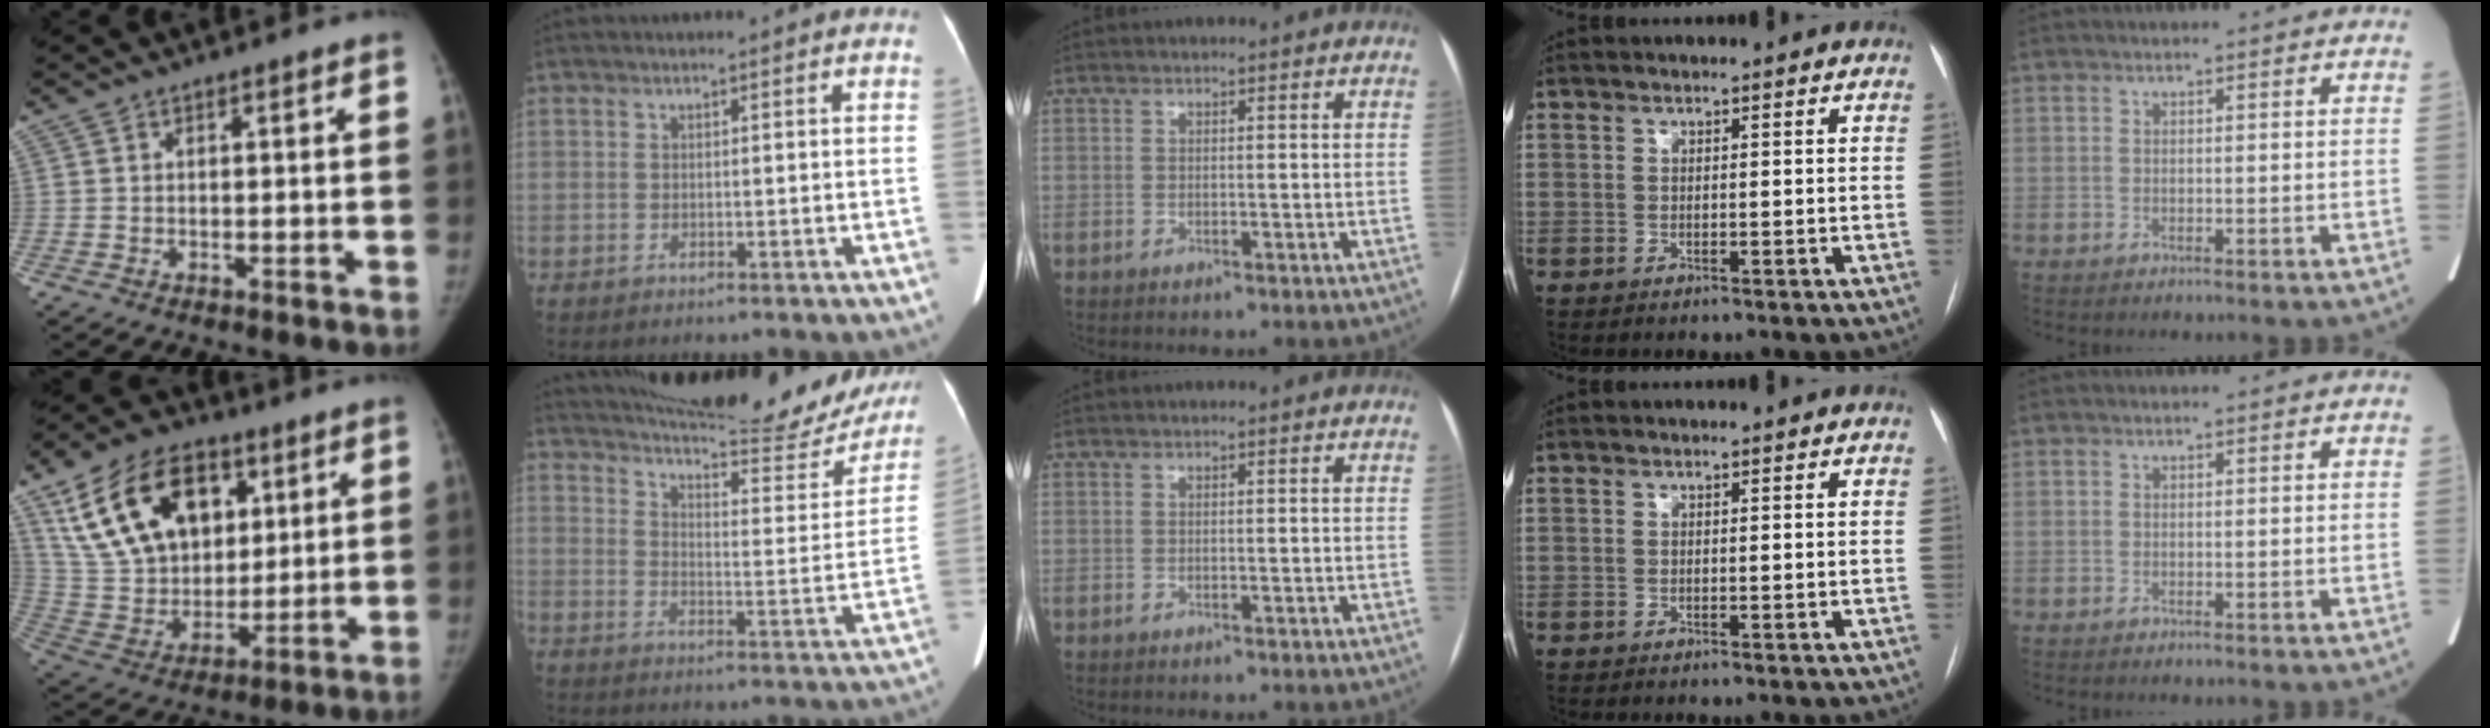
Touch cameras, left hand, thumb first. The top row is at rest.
{"thumb": {"total": 23.0, "force": [9.8, 14.9, 14.5], "torque": [-0.238, -0.016, 0.183]}, "index": {"total": 26.0, "force": [23.5, 3.5, 10.5], "torque": [-0.158, -0.062, 0.298]}}